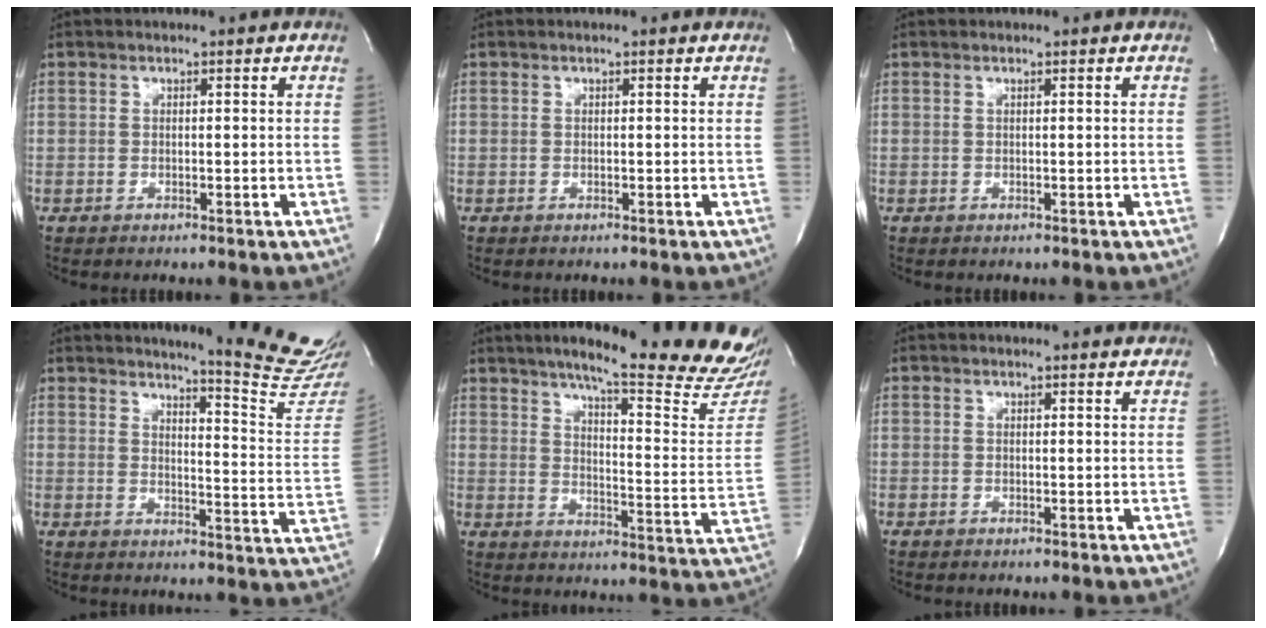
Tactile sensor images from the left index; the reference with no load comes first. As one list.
[{"total": 0.0}, {"total": 0.0}, {"total": 15.8, "force": [14.8, -1.8, 5.3], "torque": [-0.076, -0.130, 0.168]}, {"total": 24.9, "force": [21.1, 1.3, 13.1], "torque": [-0.186, -0.088, 0.259]}, {"total": 1.7, "force": [1.6, 0.3, 0.3], "torque": [-0.012, 0.002, 0.010]}]